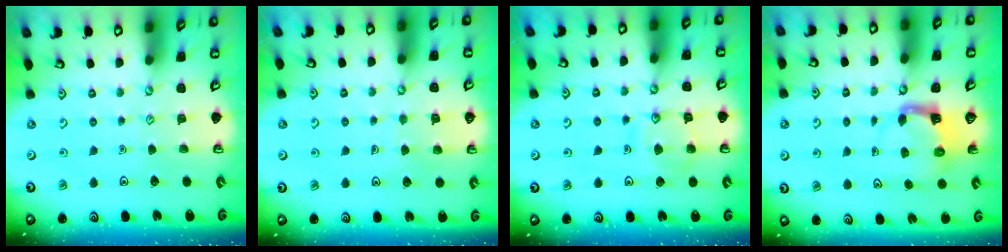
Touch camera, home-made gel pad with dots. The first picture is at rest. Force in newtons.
{"total": 4.6, "press": 4.6, "slide": 0.3}
{"total": 10.6, "press": 10.6, "slide": 0.9}
{"total": 4.0, "press": 3.9, "slide": 0.7}